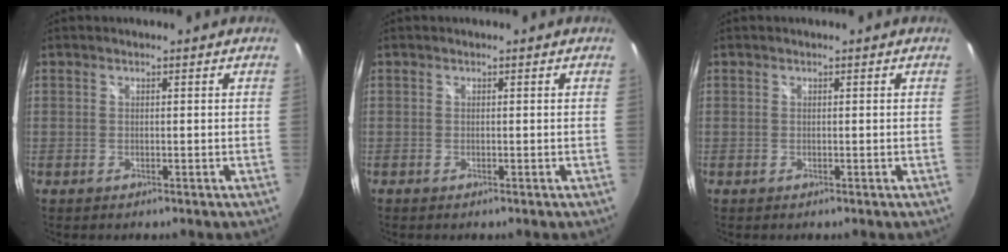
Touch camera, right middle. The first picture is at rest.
{"total": 0.0}
{"total": 0.0}